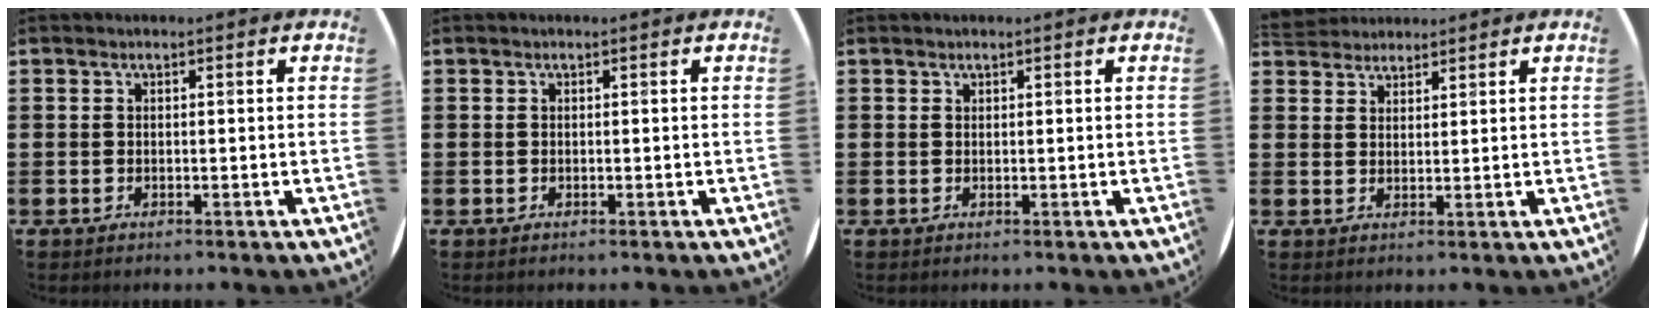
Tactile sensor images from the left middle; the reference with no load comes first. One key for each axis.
{"total": 0.0}
{"total": 0.0}
{"total": 3.1, "fx": 3.0, "fy": 0.9, "fz": -0.2, "tx": -0.004, "ty": -0.002, "tz": 0.058}